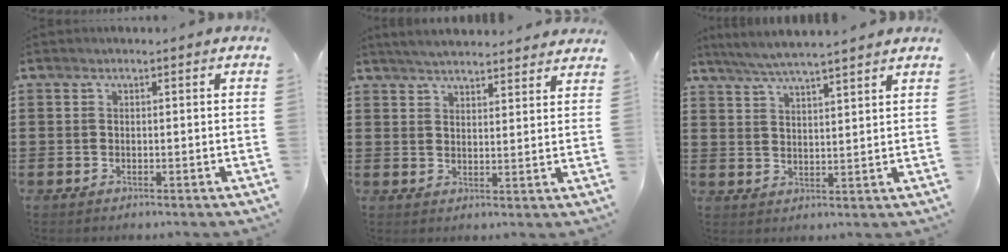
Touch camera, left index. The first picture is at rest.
{"total": 4.0, "force": [4.0, -0.1, 0.6], "torque": [-0.023, -0.014, 0.072]}
{"total": 4.7, "force": [4.3, -0.3, 1.8], "torque": [-0.047, -0.018, 0.076]}